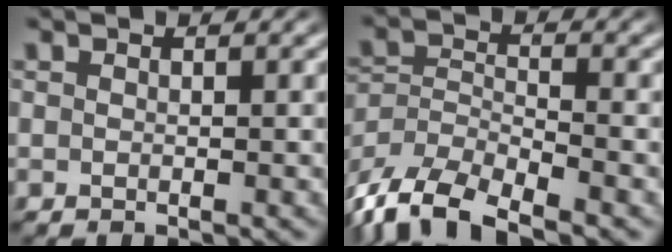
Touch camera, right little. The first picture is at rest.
{"total": 8.8, "force": [-5.5, 5.3, 4.4], "torque": [-0.103, -0.037, -0.080]}